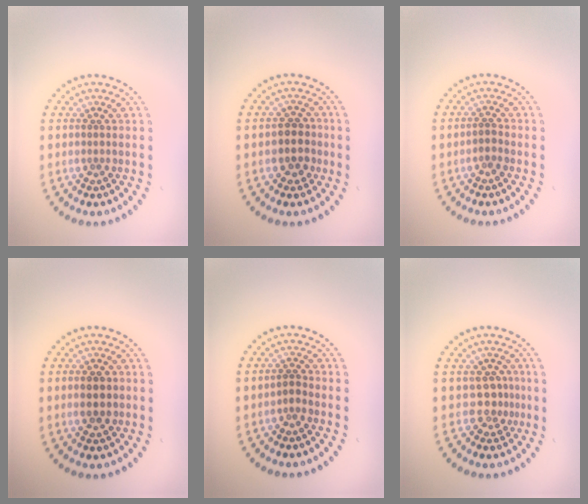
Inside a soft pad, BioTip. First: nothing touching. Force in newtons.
{"total": 2.7, "press": 2.5, "slide": 1.1}
{"total": 0.7, "press": 0.5, "slide": 0.5}
{"total": 2.9, "press": 2.9, "slide": 0.0}
{"total": 1.0, "press": 0.8, "slide": 0.5}
{"total": 1.9, "press": 1.4, "slide": 1.4}